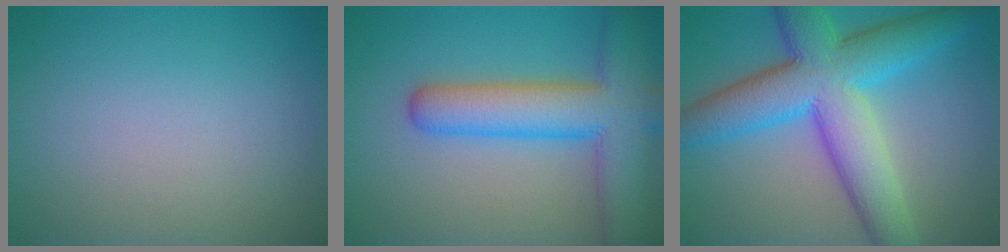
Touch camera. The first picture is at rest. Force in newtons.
{"total": 9.0, "press": 9.0, "slide": 0.4}
{"total": 10.8, "press": 10.8, "slide": 0.1}